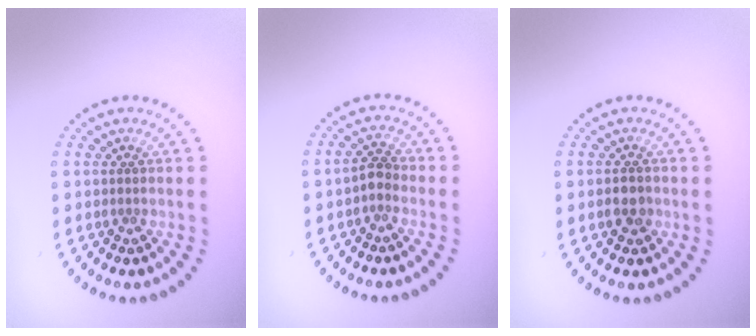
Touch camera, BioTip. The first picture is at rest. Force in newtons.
{"total": 1.6, "press": 1.4, "slide": 0.8}
{"total": 1.8, "press": 1.7, "slide": 0.6}